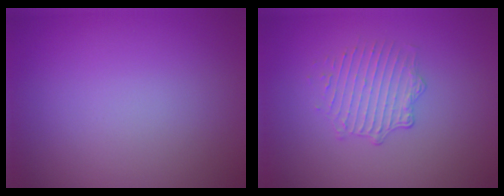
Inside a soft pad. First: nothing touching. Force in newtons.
{"total": 1.9, "press": 1.4, "slide": 1.4}